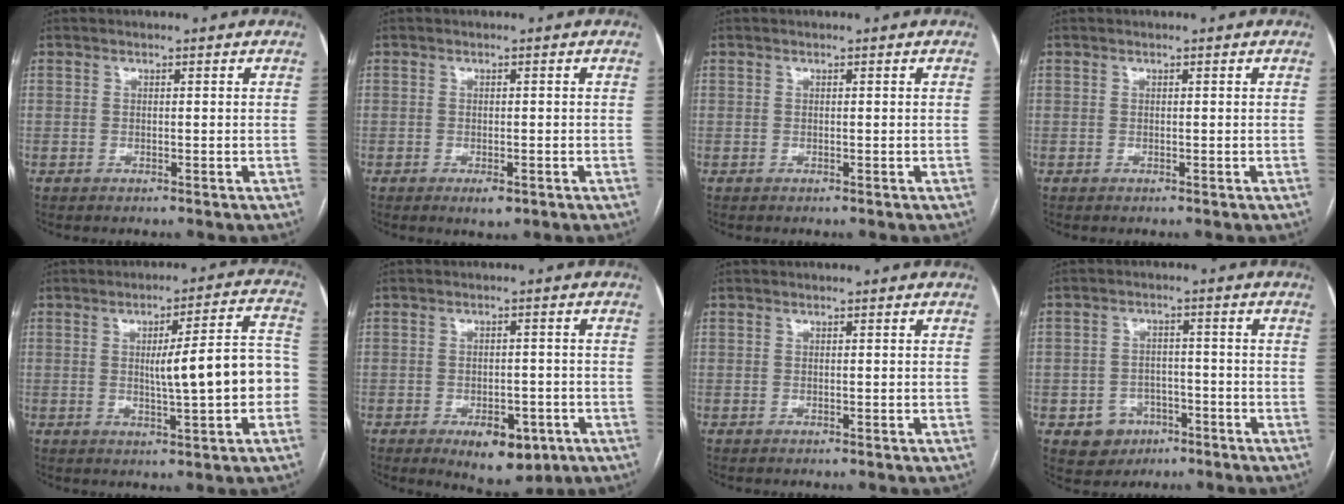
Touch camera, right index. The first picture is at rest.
{"total": 2.1, "force": [-1.1, 0.8, 1.6], "torque": [-0.023, -0.001, -0.013]}
{"total": 0.0}
{"total": 0.0}
{"total": 11.2, "force": [-1.0, 1.4, 11.1], "torque": [-0.144, 0.029, -0.011]}
{"total": 7.9, "force": [-4.1, 4.0, 5.5], "torque": [-0.070, -0.002, -0.049]}
{"total": 0.0}
{"total": 5.8, "force": [-2.8, 4.9, 1.4], "torque": [-0.020, 0.010, -0.035]}